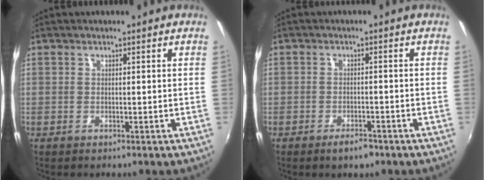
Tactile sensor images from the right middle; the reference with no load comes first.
{"total": 3.1, "force": [-2.3, 1.3, 1.6], "torque": [-0.036, 0.000, -0.036]}